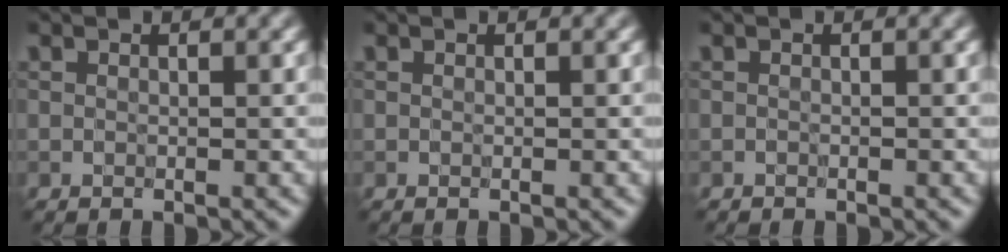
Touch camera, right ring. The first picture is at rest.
{"total": 0.0}
{"total": 0.0}